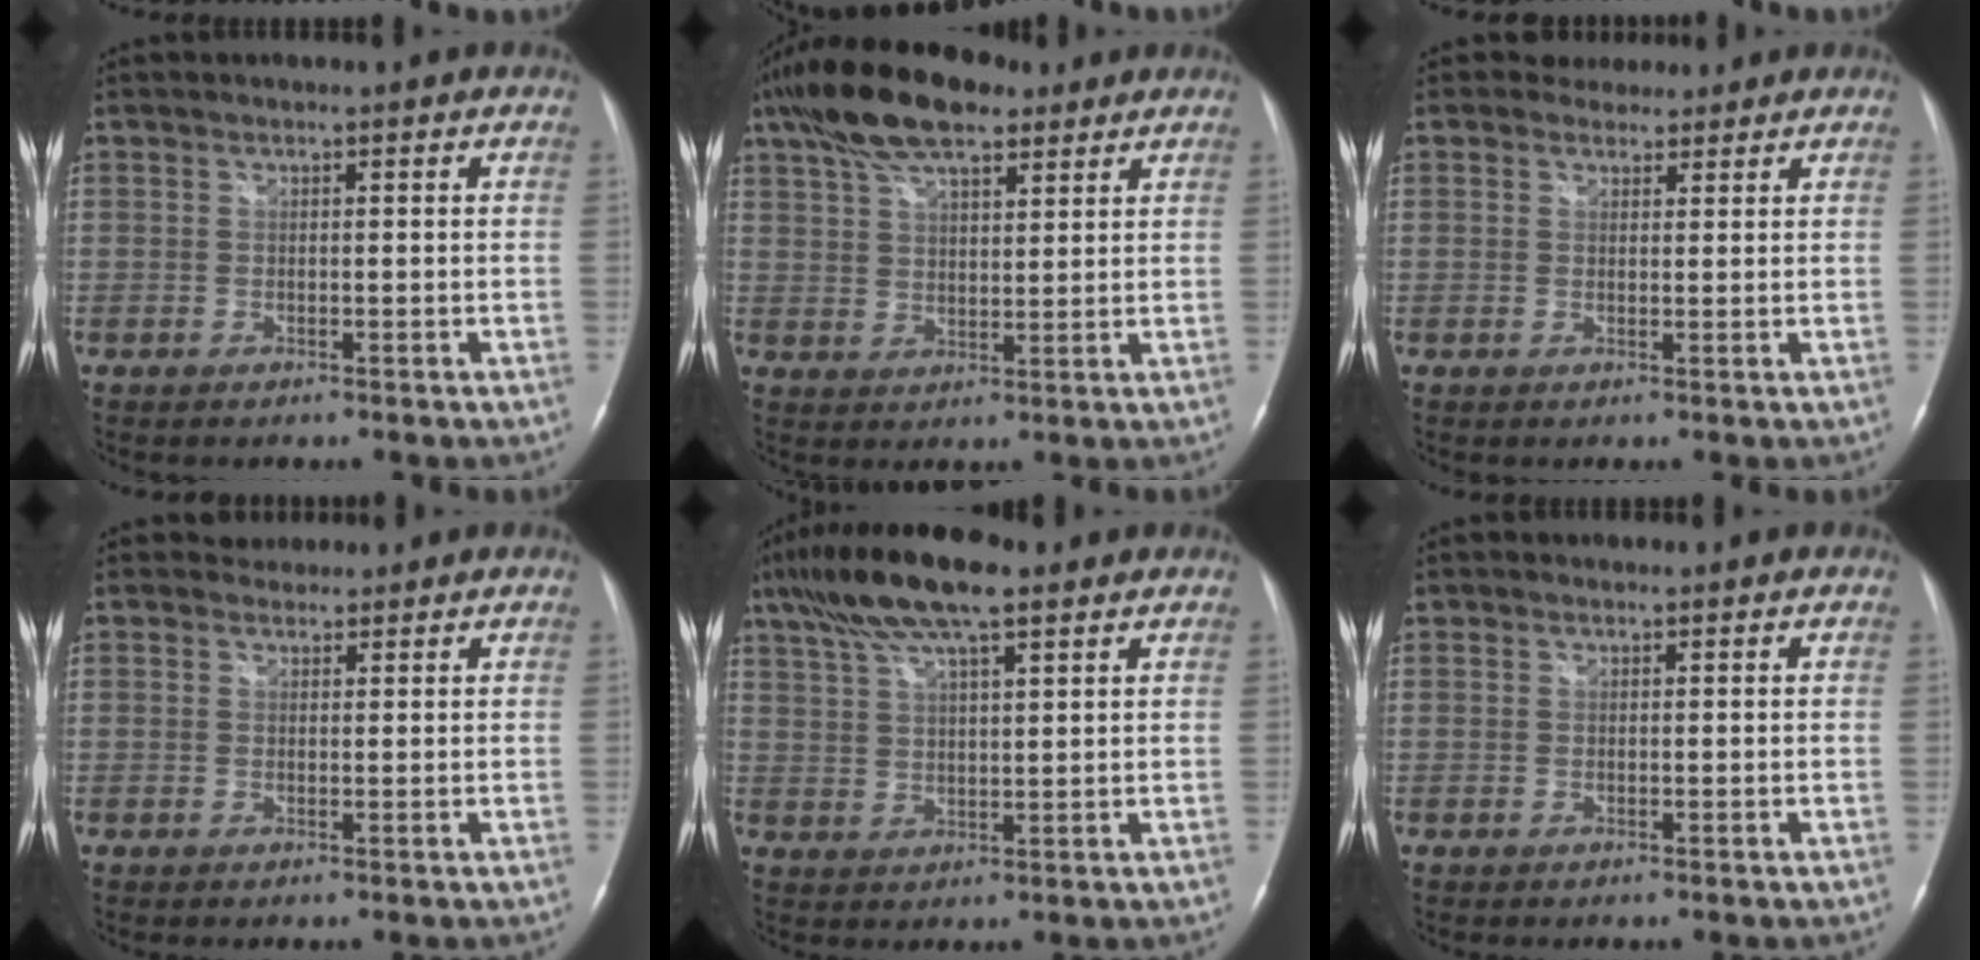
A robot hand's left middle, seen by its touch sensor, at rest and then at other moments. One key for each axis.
{"total": 13.1, "fx": 9.1, "fy": 4.6, "fz": 8.2, "tx": -0.168, "ty": 0.031, "tz": 0.163}
{"total": 3.0, "fx": 2.6, "fy": 1.5, "fz": -0.1, "tx": 0.001, "ty": 0.007, "tz": 0.037}
{"total": 1.7, "fx": 1.5, "fy": 0.8, "fz": -0.4, "tx": 0.003, "ty": 0.006, "tz": 0.020}
{"total": 12.0, "fx": 8.2, "fy": 2.5, "fz": 8.5, "tx": -0.169, "ty": 0.022, "tz": 0.143}
{"total": 0.5, "fx": 0.4, "fy": 0.3, "fz": 0.0, "tx": -0.003, "ty": -0.001, "tz": 0.005}